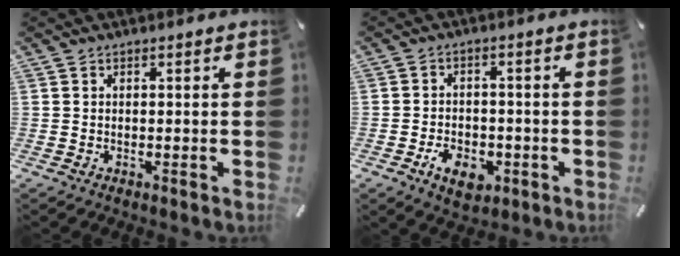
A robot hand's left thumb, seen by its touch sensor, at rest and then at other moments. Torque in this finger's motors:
{"motor_torque": [-0.16, 0.26, 0.30, 0.29, 0.03]}